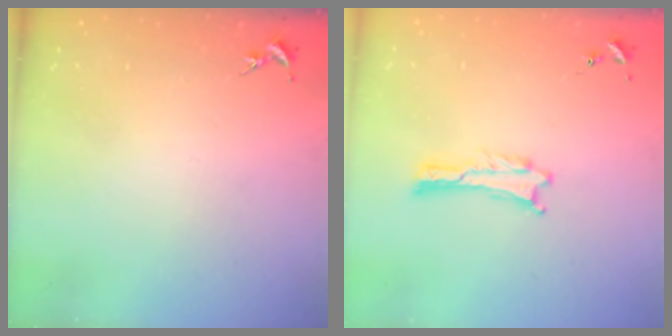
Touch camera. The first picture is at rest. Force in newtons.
{"total": 0.0}